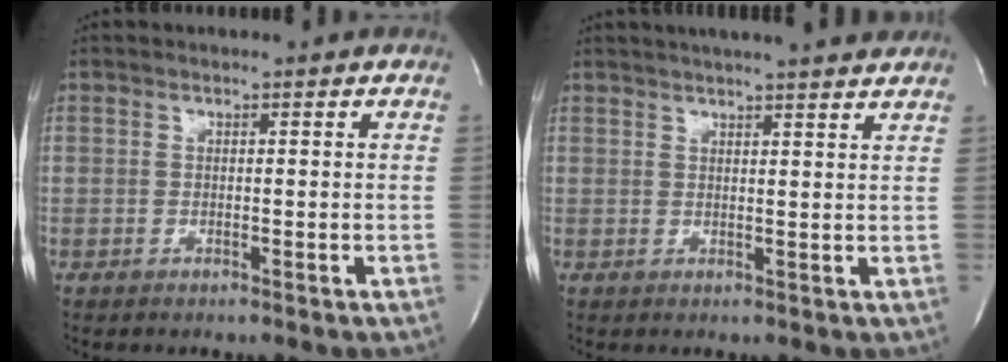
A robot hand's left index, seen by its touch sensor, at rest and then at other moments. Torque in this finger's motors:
{"motor_torque": [-0.10, -0.01, 0.46, 0.10]}